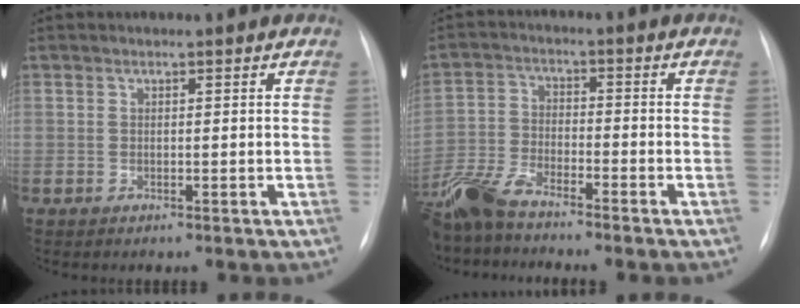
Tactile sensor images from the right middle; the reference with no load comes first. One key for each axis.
{"total": 8.6, "fx": -7.4, "fy": 1.4, "fz": 4.0, "tx": -0.089, "ty": -0.015, "tz": -0.148}